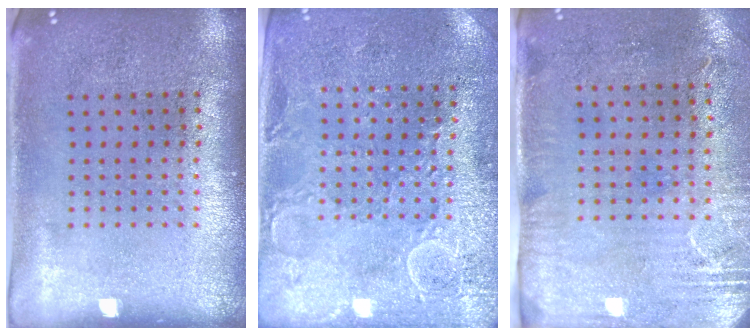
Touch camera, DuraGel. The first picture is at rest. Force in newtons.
{"total": 2.7, "press": 2.7, "slide": 0.6}
{"total": 2.9, "press": 2.4, "slide": 1.7}